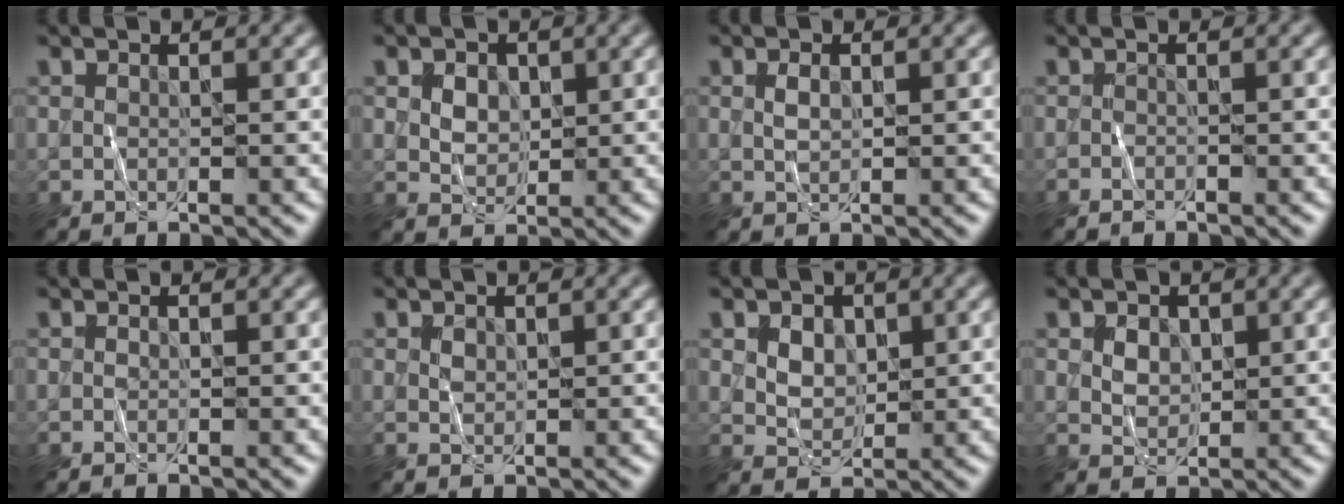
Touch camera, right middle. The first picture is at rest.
{"total": 2.6, "force": [0.8, 2.0, 1.5], "torque": [-0.035, 0.004, 0.014]}
{"total": 1.0, "force": [0.3, 0.5, 0.8], "torque": [-0.022, 0.001, 0.008]}
{"total": 0.6, "force": [-0.6, -0.1, 0.0], "torque": [-0.001, 0.000, -0.010]}
{"total": 0.0}
{"total": 0.6, "force": [0.3, 0.4, 0.3], "torque": [-0.009, -0.001, 0.008]}
{"total": 2.8, "force": [0.9, 2.0, 1.7], "torque": [-0.037, 0.002, 0.017]}
{"total": 1.7, "force": [0.5, 1.3, 0.9], "torque": [-0.019, -0.002, 0.008]}